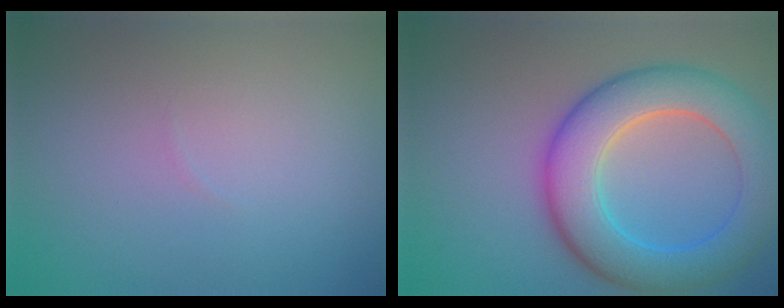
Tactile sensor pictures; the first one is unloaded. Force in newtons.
{"total": 8.7, "press": 8.7, "slide": 0.5}